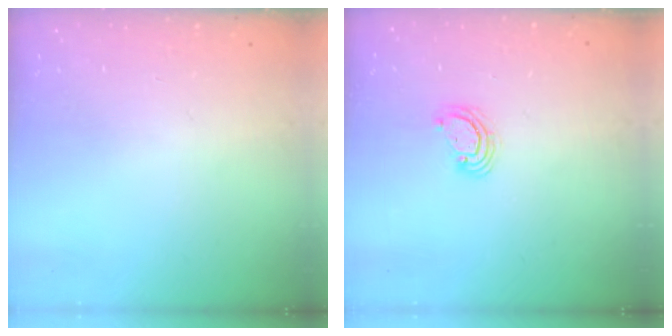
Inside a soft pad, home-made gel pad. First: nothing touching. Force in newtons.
{"total": 4.0, "press": 4.0, "slide": 0.3}